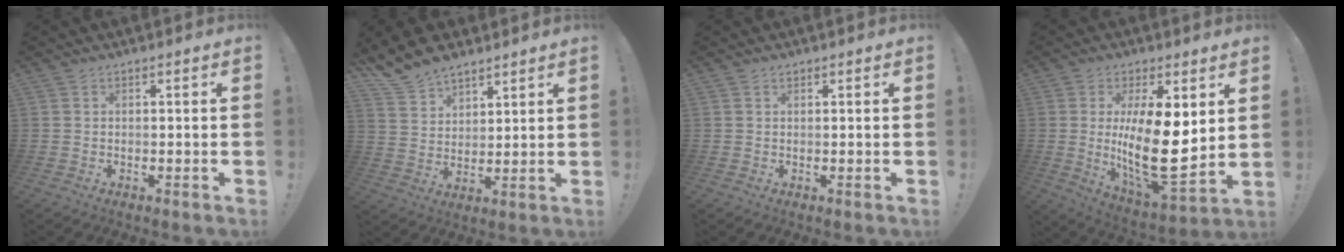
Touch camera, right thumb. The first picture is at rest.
{"total": 10.6, "force": [9.0, 5.1, 2.6], "torque": [-0.064, -0.059, 0.178]}
{"total": 0.5, "force": [0.4, 0.3, 0.0], "torque": [0.003, -0.001, 0.007]}
{"total": 18.6, "force": [2.0, 7.4, 17.0], "torque": [-0.292, -0.039, 0.038]}